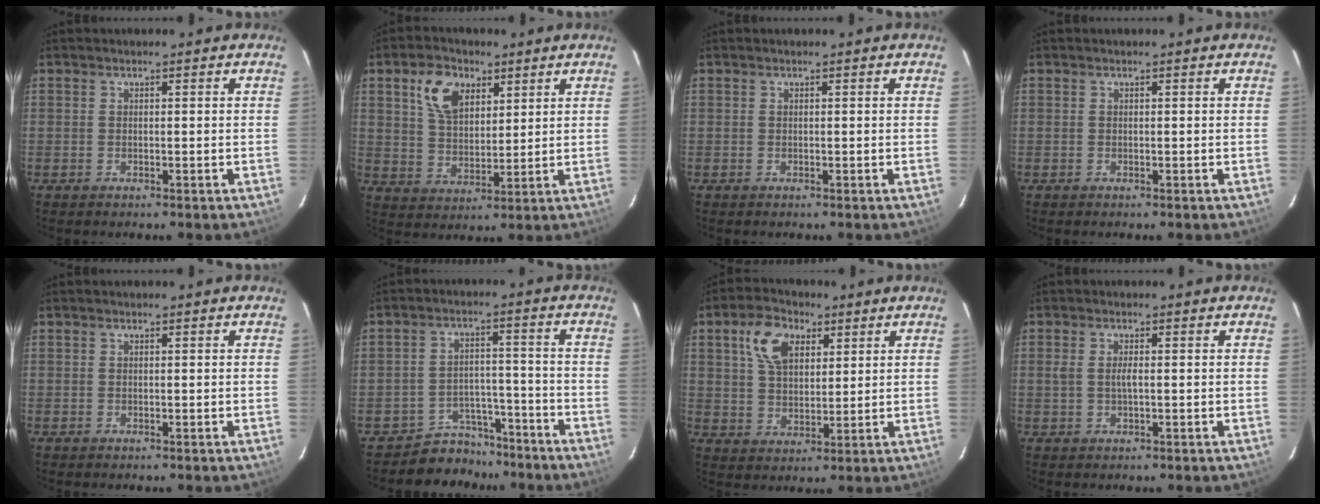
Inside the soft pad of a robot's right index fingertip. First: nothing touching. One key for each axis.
{"total": 9.3, "fx": 4.4, "fy": 5.7, "fz": 5.8, "tx": -0.112, "ty": 0.020, "tz": 0.083}
{"total": 0.0}
{"total": 0.0}
{"total": 0.0}
{"total": 7.7, "fx": -6.4, "fy": 4.2, "fz": -0.5, "tx": 0.002, "ty": 0.037, "tz": -0.096}
{"total": 9.3, "fx": 4.1, "fy": 5.6, "fz": 6.1, "tx": -0.118, "ty": 0.026, "tz": 0.076}
{"total": 2.1, "fx": 0.0, "fy": 0.6, "fz": 2.0, "tx": -0.040, "ty": 0.000, "tz": 0.000}